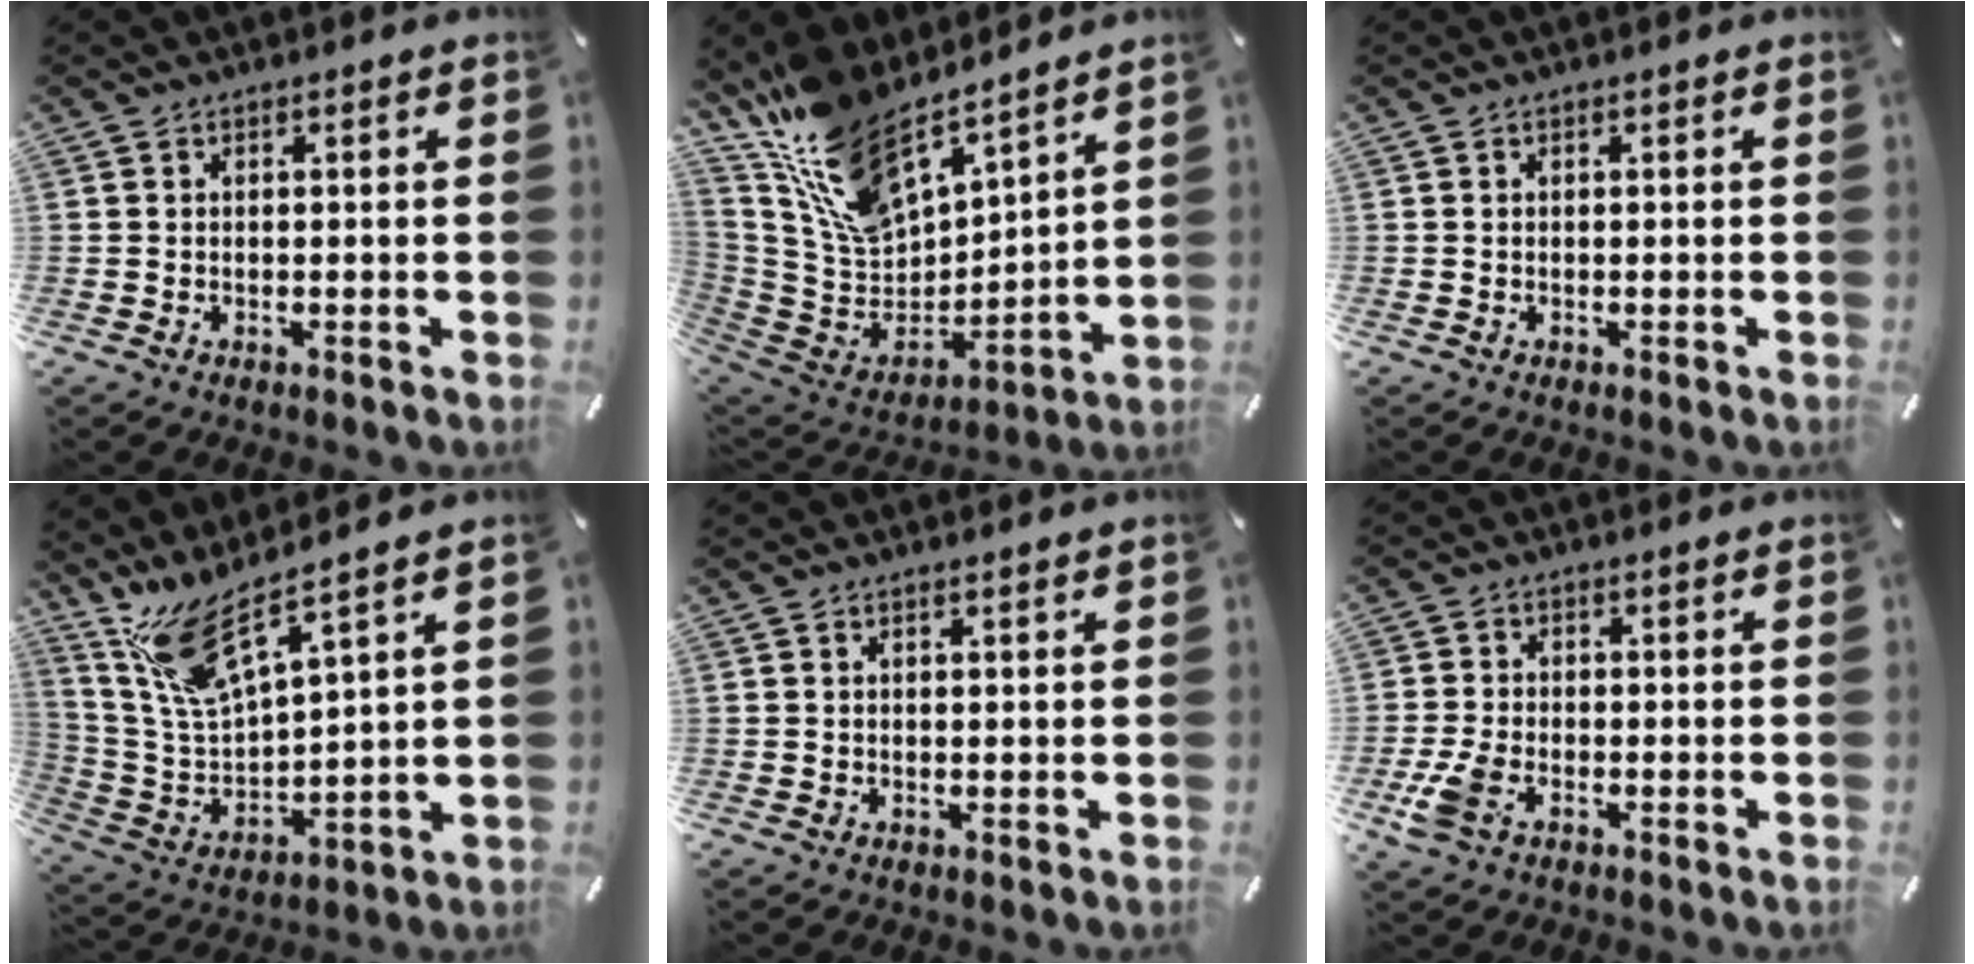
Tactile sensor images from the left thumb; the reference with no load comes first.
{"total": 17.0, "force": [14.2, 6.8, 6.4], "torque": [-0.162, -0.111, 0.260]}
{"total": 0.0}
{"total": 14.0, "force": [10.6, 3.6, 8.4], "torque": [-0.204, -0.052, 0.186]}
{"total": 0.7, "force": [0.6, 0.0, 0.4], "torque": [-0.007, -0.002, 0.011]}
{"total": 5.7, "force": [-2.1, 3.8, 3.7], "torque": [-0.092, 0.004, -0.042]}